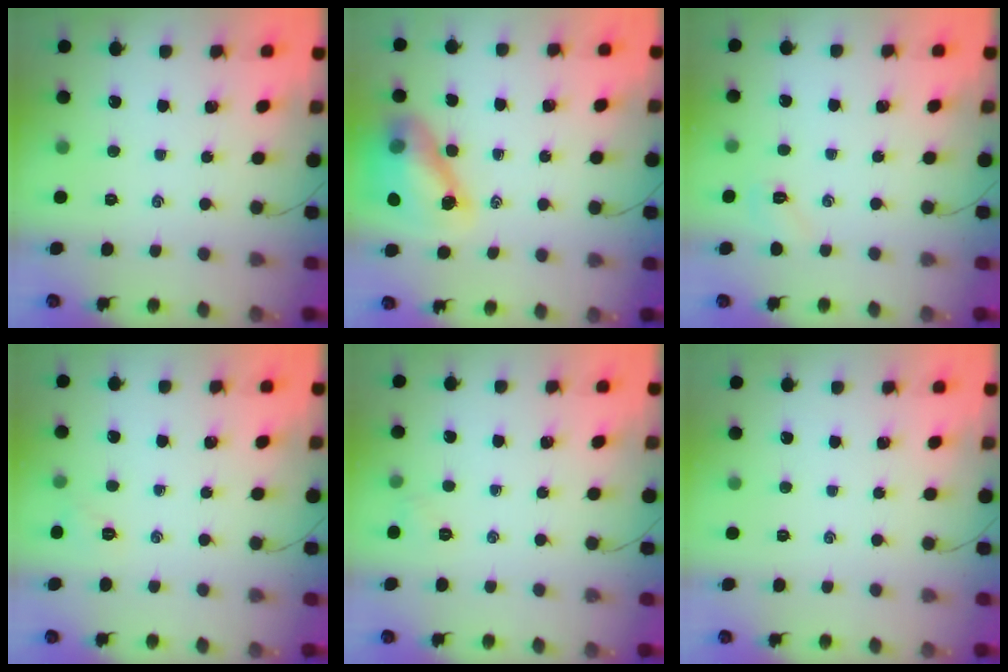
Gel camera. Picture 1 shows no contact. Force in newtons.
{"total": 12.7, "press": 12.2, "slide": 3.6}
{"total": 4.8, "press": 4.6, "slide": 1.1}
{"total": 4.7, "press": 4.5, "slide": 1.4}
{"total": 2.9, "press": 2.7, "slide": 1.0}
{"total": 0.0}